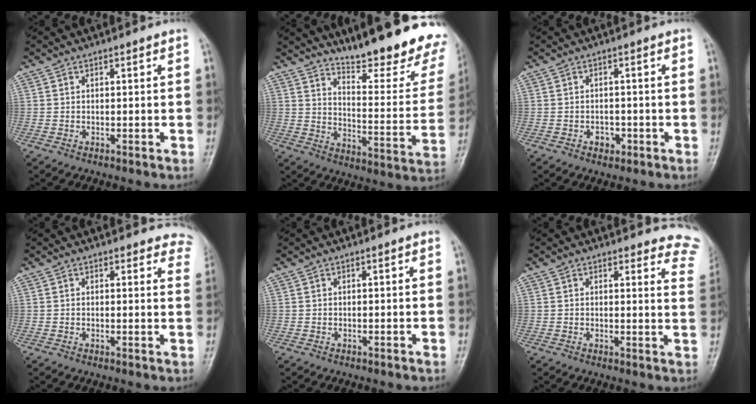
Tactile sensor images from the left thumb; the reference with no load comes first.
{"total": 23.0, "force": [18.5, 4.7, 12.8], "torque": [-0.147, -0.138, 0.244]}
{"total": 2.2, "force": [-1.0, 1.7, 1.0], "torque": [-0.004, 0.006, -0.011]}
{"total": 7.7, "force": [7.0, 3.1, 0.7], "torque": [0.050, -0.026, 0.042]}
{"total": 0.0}
{"total": 10.3, "force": [9.8, 2.9, 0.7], "torque": [0.054, -0.074, 0.065]}